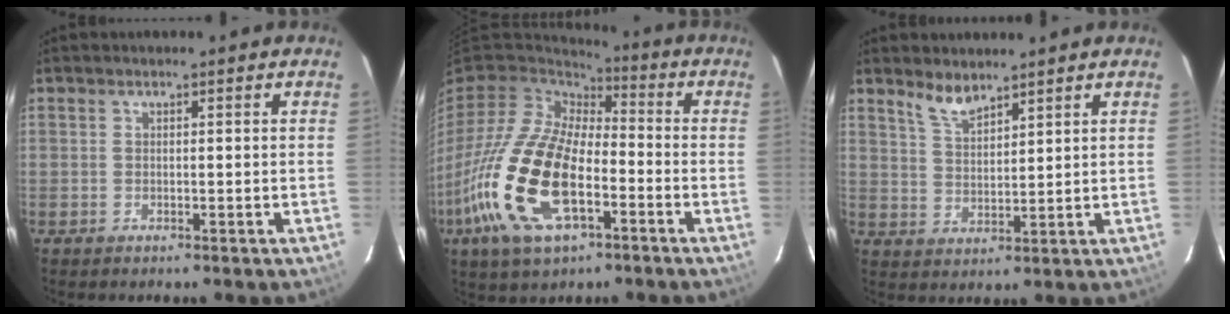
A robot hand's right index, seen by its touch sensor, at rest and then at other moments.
{"total": 22.2, "force": [-7.7, 11.4, 17.4], "torque": [-0.385, -0.027, -0.147]}
{"total": 4.8, "force": [4.0, 1.3, 2.2], "torque": [-0.042, 0.001, 0.080]}